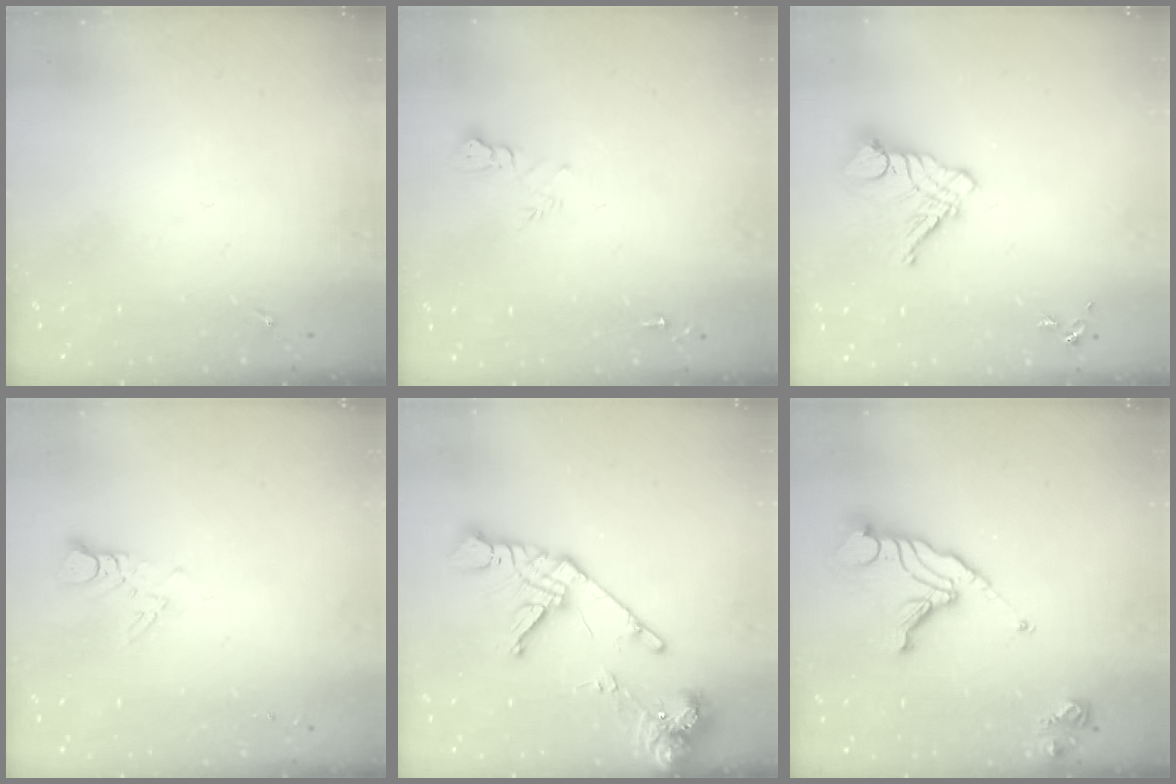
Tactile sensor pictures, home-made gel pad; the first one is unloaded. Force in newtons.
{"total": 7.1, "press": 7.1, "slide": 0.8}
{"total": 11.6, "press": 11.5, "slide": 1.1}
{"total": 3.9, "press": 3.9, "slide": 0.4}
{"total": 17.0, "press": 16.9, "slide": 2.2}
{"total": 14.9, "press": 14.8, "slide": 1.5}